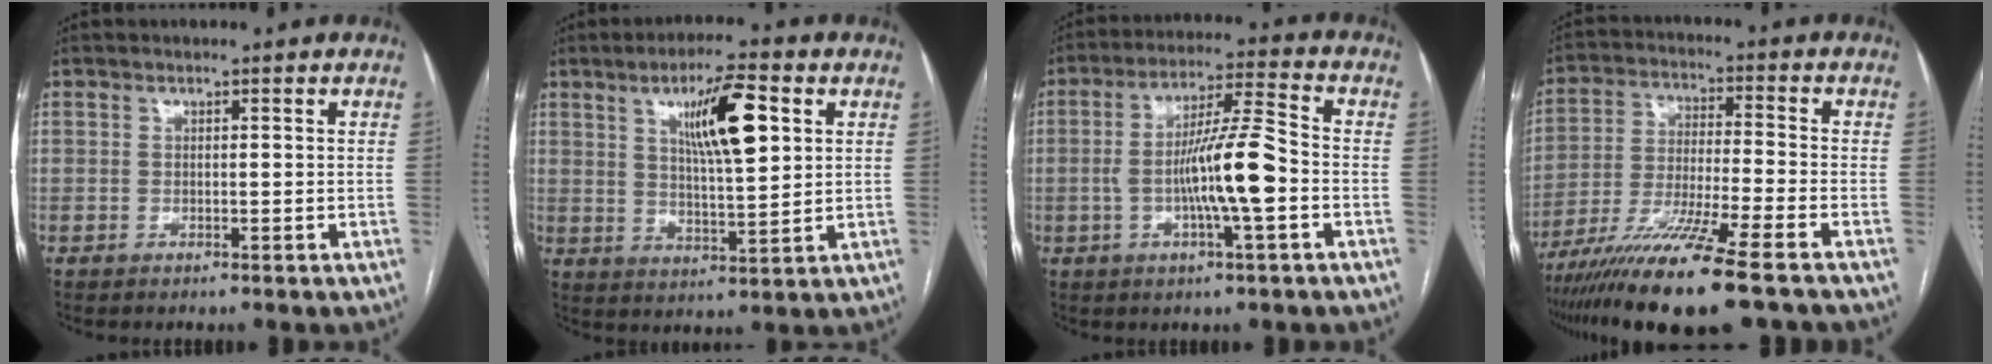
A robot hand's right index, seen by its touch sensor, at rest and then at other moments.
{"total": 10.9, "force": [4.0, 1.9, 9.9], "torque": [-0.167, 0.006, 0.068]}
{"total": 11.2, "force": [-2.1, 0.6, 11.0], "torque": [-0.199, 0.010, -0.041]}
{"total": 15.6, "force": [-11.1, -0.4, 10.9], "torque": [-0.213, -0.046, -0.196]}